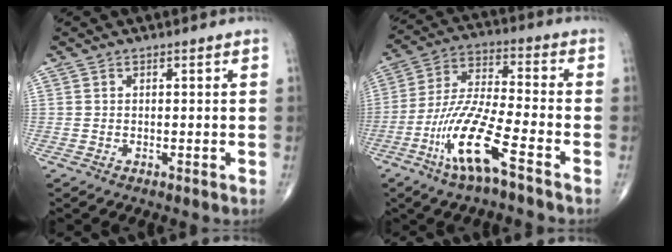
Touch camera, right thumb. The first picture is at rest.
{"total": 13.8, "force": [-7.2, 2.1, 11.6], "torque": [-0.249, 0.028, -0.144]}